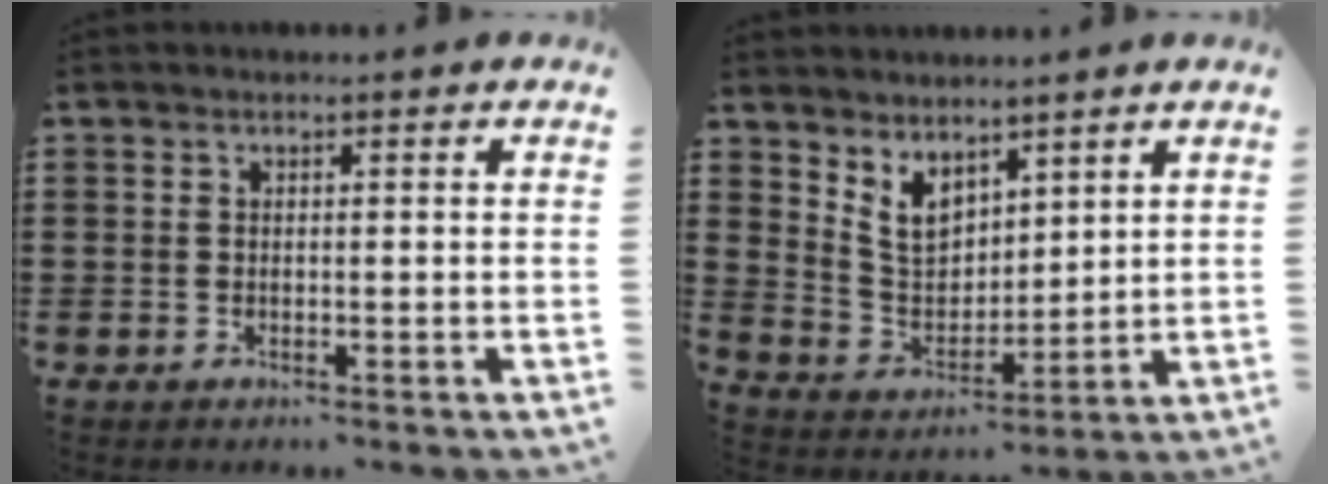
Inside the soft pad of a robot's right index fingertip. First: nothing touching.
{"total": 5.9, "force": [4.0, 3.8, 2.3], "torque": [-0.066, -0.006, 0.076]}